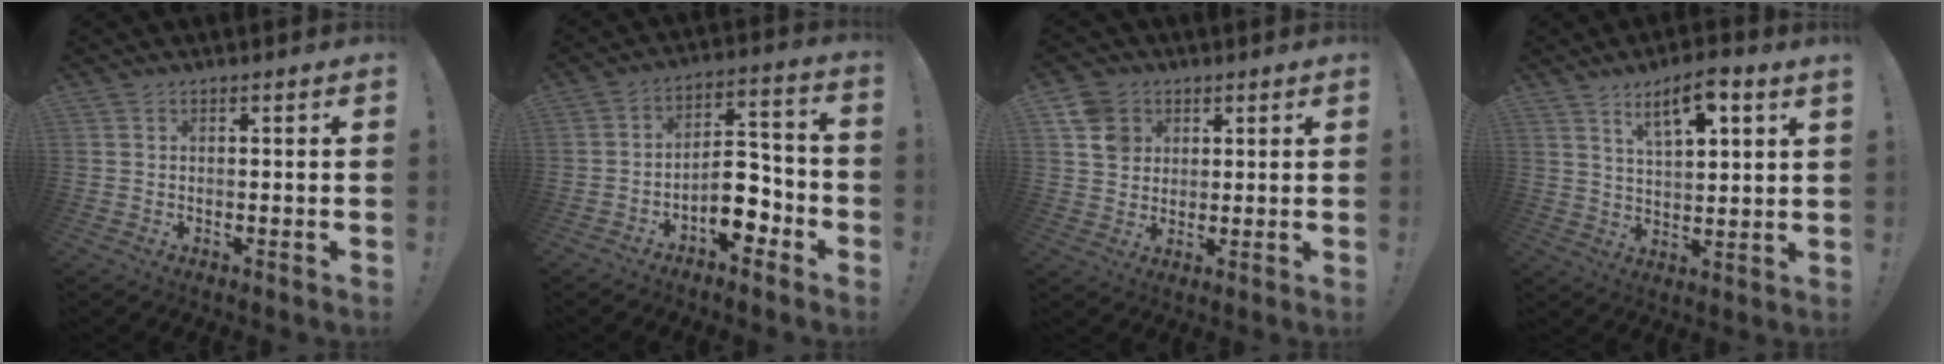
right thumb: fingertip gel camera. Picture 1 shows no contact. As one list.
[{"total": 11.1, "force": [-5.5, 6.2, 7.4], "torque": [-0.107, 0.037, -0.088]}, {"total": 9.8, "force": [3.9, 8.2, 3.5], "torque": [-0.054, -0.013, 0.082]}, {"total": 9.1, "force": [5.7, 2.1, 6.7], "torque": [-0.109, -0.022, 0.096]}]